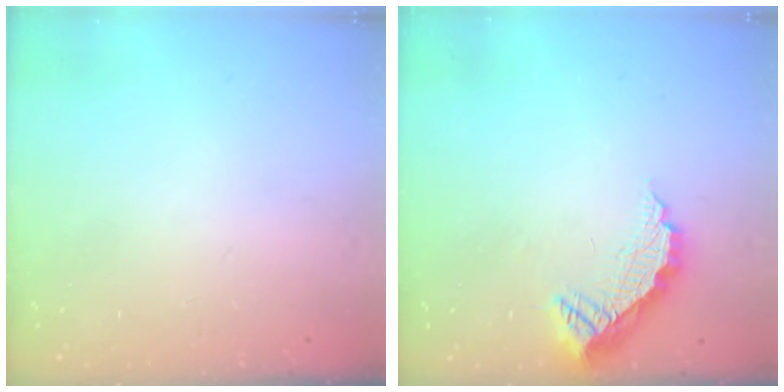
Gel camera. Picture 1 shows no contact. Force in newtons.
{"total": 9.2, "press": 9.1, "slide": 0.7}